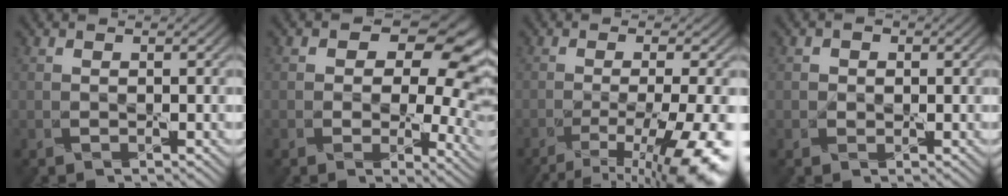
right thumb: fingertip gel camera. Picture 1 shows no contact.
{"total": 14.8, "force": [2.9, 10.3, 10.2], "torque": [-0.130, 0.015, 0.054]}
{"total": 11.0, "force": [-6.0, 2.5, 8.9], "torque": [-0.153, -0.008, -0.092]}
{"total": 1.4, "force": [0.3, 1.4, 0.1], "torque": [0.005, 0.005, -0.001]}